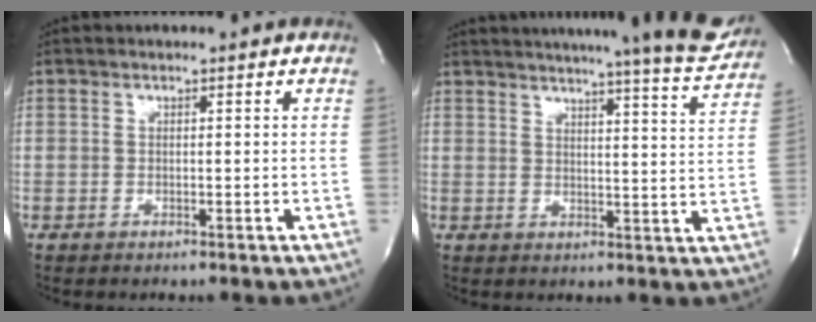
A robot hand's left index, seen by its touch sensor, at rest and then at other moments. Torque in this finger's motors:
{"motor_torque": [0.62, -0.79, 0.60, 0.11]}